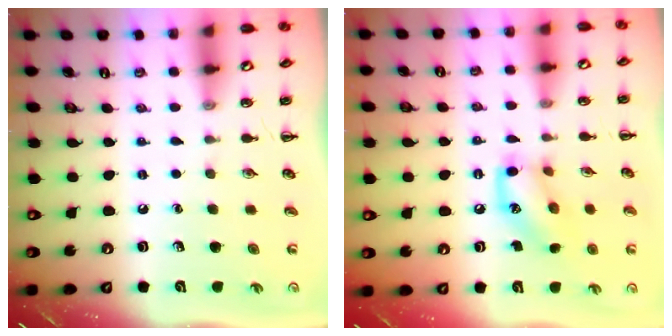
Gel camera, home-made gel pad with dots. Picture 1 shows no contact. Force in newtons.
{"total": 11.7, "press": 11.7, "slide": 0.8}